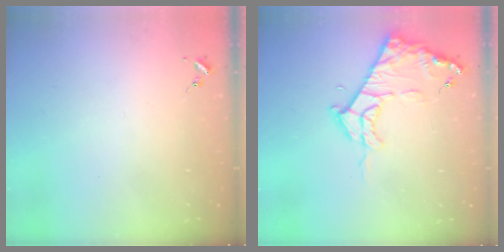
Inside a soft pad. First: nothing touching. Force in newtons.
{"total": 12.0, "press": 12.0, "slide": 1.2}